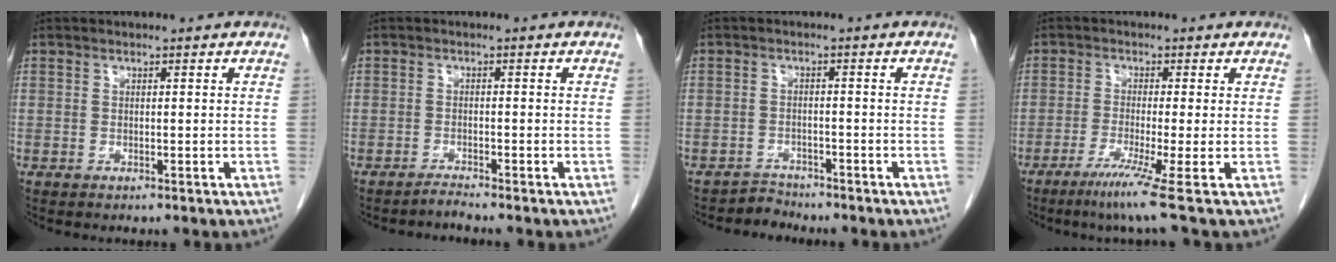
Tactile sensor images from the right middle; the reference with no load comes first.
{"total": 1.3, "force": [-1.2, -0.5, 0.0], "torque": [0.003, -0.005, -0.022]}
{"total": 2.3, "force": [-2.0, 0.3, -1.1], "torque": [0.027, -0.005, -0.036]}
{"total": 6.1, "force": [-3.7, -1.8, 4.6], "torque": [-0.076, -0.020, -0.071]}